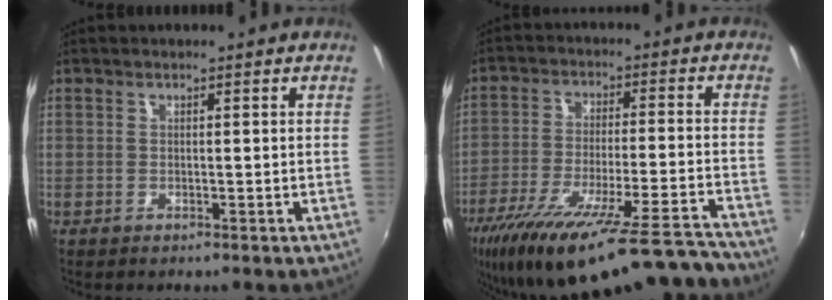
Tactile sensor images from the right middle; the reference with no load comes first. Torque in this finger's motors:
{"motor_torque": [1.09, -1.05, 0.69, 0.21]}